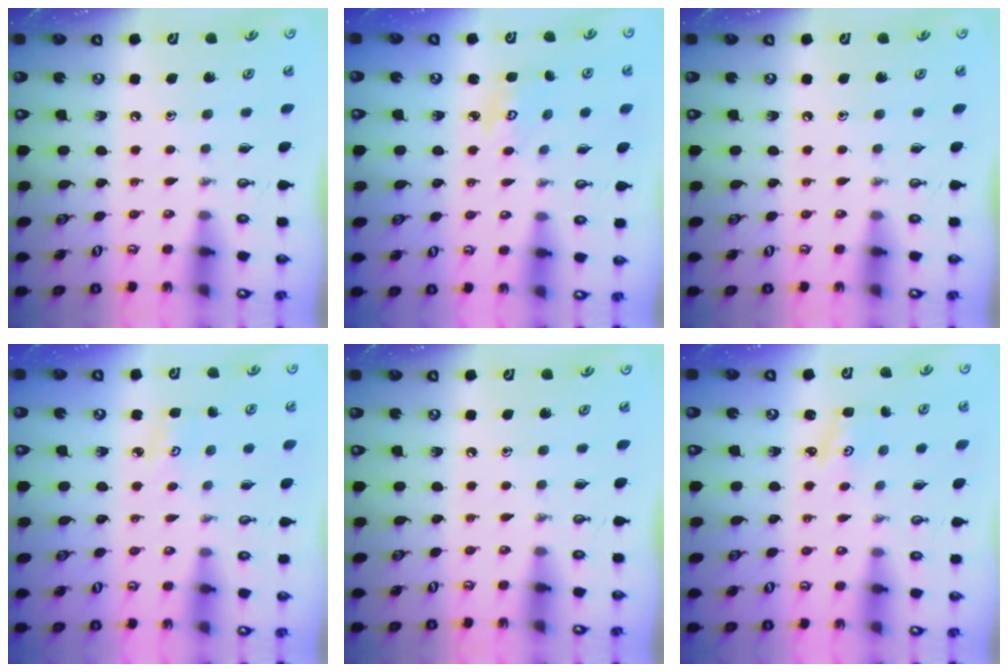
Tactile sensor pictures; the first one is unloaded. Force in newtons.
{"total": 3.0, "press": 3.0, "slide": 0.2}
{"total": 0.0}
{"total": 2.8, "press": 2.8, "slide": 0.4}
{"total": 0.0}
{"total": 1.4, "press": 1.4, "slide": 0.3}